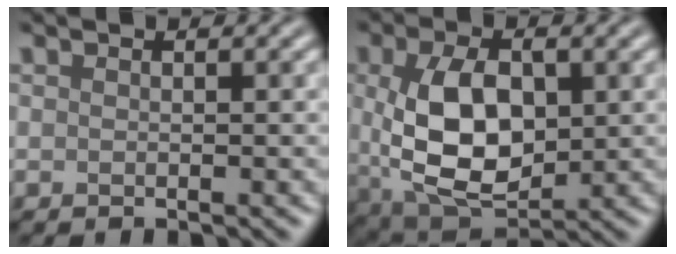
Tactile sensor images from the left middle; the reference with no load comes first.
{"total": 9.6, "force": [0.2, 5.7, 7.6], "torque": [-0.155, -0.011, 0.014]}